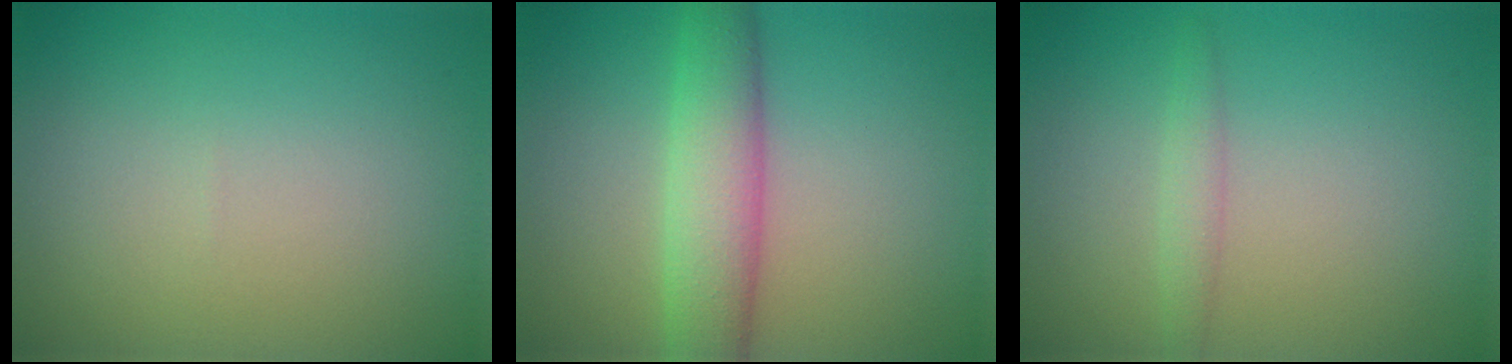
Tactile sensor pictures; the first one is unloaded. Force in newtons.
{"total": 5.0, "press": 5.0, "slide": 0.2}
{"total": 1.3, "press": 1.3, "slide": 0.1}